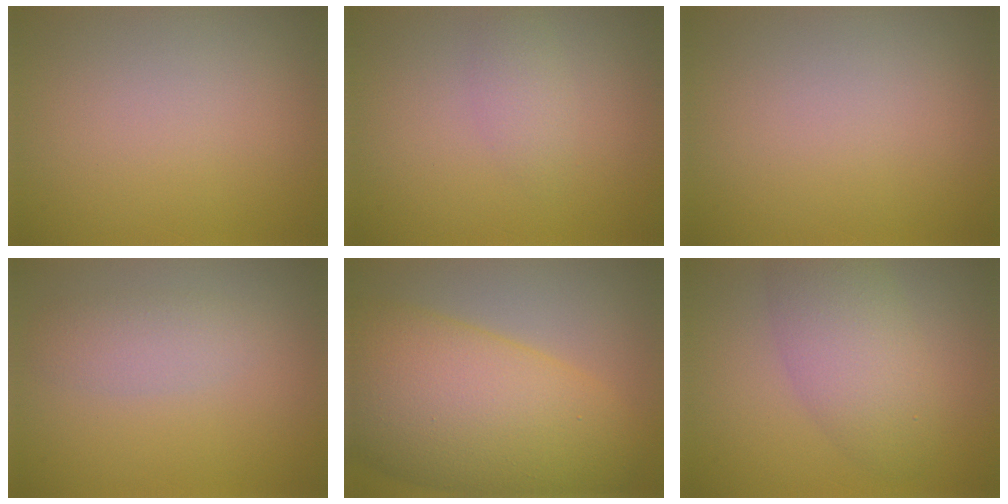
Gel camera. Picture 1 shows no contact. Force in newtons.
{"total": 1.5, "press": 1.5, "slide": 0.0}
{"total": 0.0}
{"total": 2.1, "press": 2.1, "slide": 0.1}
{"total": 13.3, "press": 13.3, "slide": 0.3}
{"total": 4.8, "press": 4.8, "slide": 0.2}